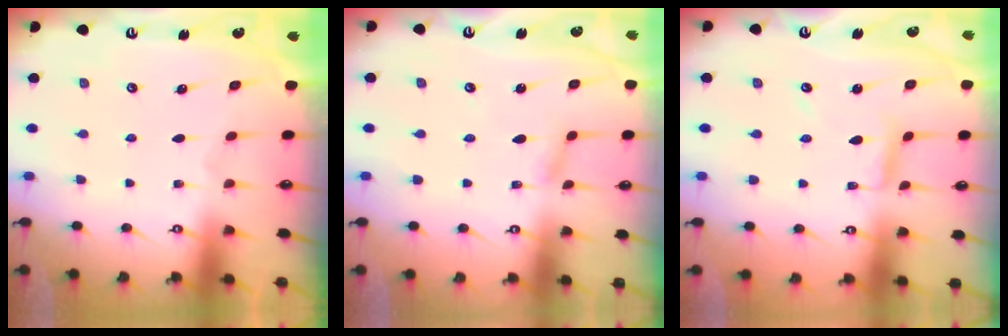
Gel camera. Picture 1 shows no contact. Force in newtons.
{"total": 2.8, "press": 2.8, "slide": 0.3}
{"total": 5.6, "press": 5.6, "slide": 0.3}